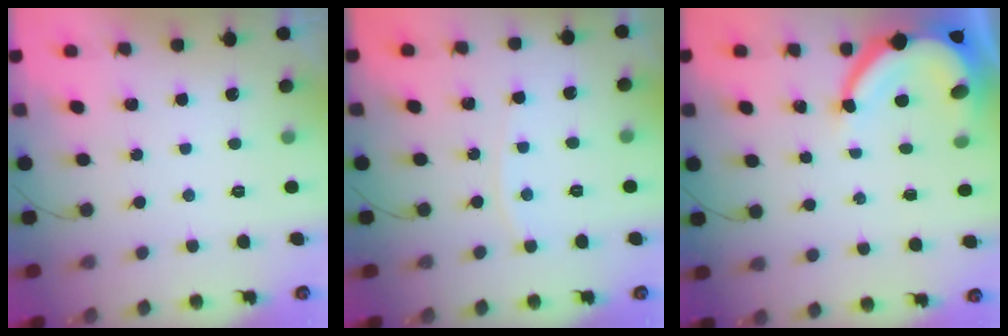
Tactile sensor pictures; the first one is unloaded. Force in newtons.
{"total": 2.6, "press": 2.5, "slide": 0.4}
{"total": 8.5, "press": 8.5, "slide": 0.8}